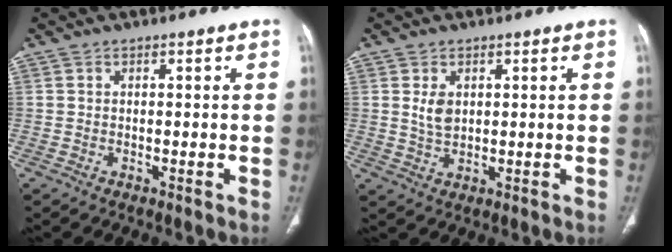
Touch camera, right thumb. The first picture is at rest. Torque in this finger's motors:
{"motor_torque": [0.00, 0.00, 0.19, 0.11, 0.00]}